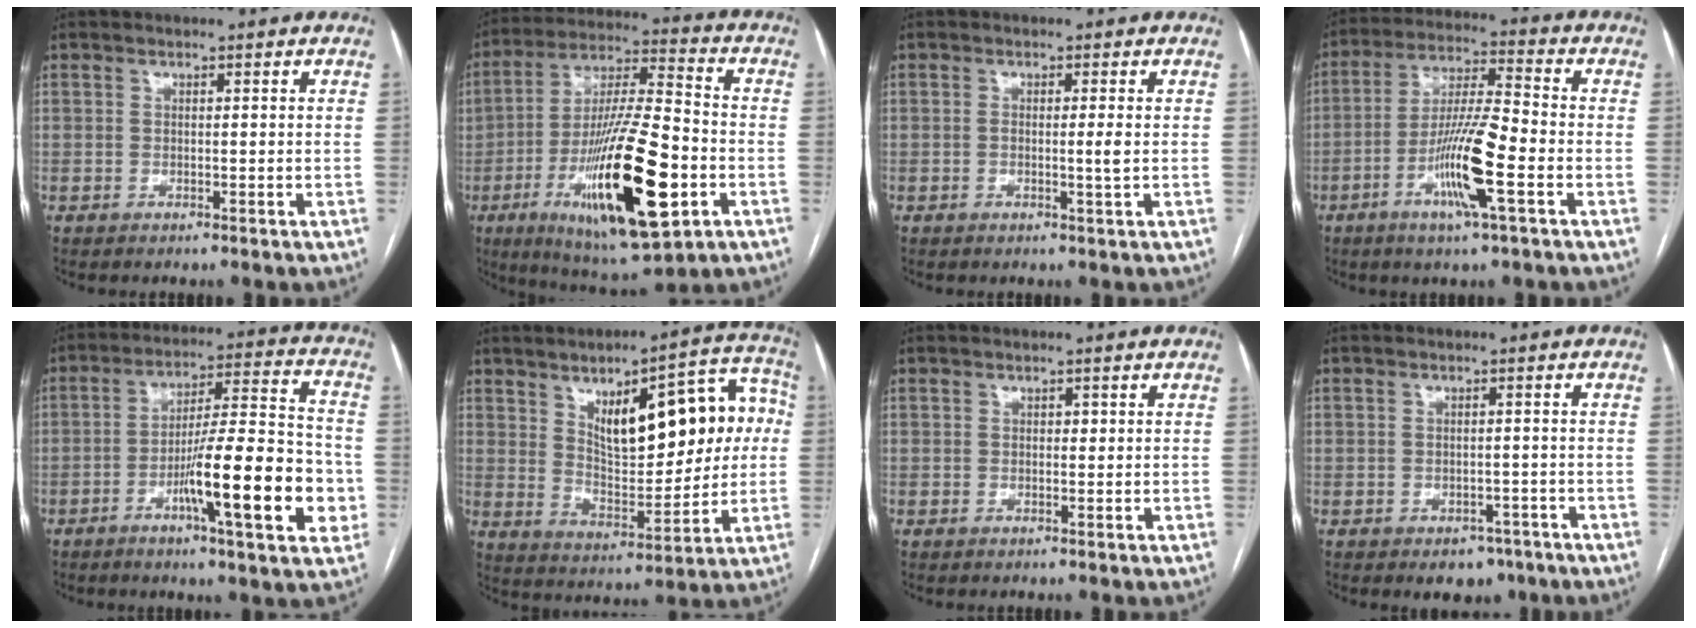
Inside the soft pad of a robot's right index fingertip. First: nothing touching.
{"total": 22.0, "force": [-6.7, 4.0, 20.5], "torque": [-0.367, -0.035, -0.103]}
{"total": 1.7, "force": [-0.2, -0.3, 1.7], "torque": [-0.029, -0.004, -0.005]}
{"total": 10.3, "force": [-3.8, 0.7, 9.5], "torque": [-0.180, -0.004, -0.072]}
{"total": 17.2, "force": [-5.4, 2.0, 16.2], "torque": [-0.253, 0.003, -0.082]}
{"total": 18.7, "force": [4.5, 7.1, 16.7], "torque": [-0.228, 0.036, 0.074]}
{"total": 0.8, "force": [0.2, 0.6, 0.5], "torque": [-0.007, 0.004, 0.002]}
{"total": 3.8, "force": [-2.4, 2.6, 1.4], "torque": [-0.007, 0.010, -0.024]}